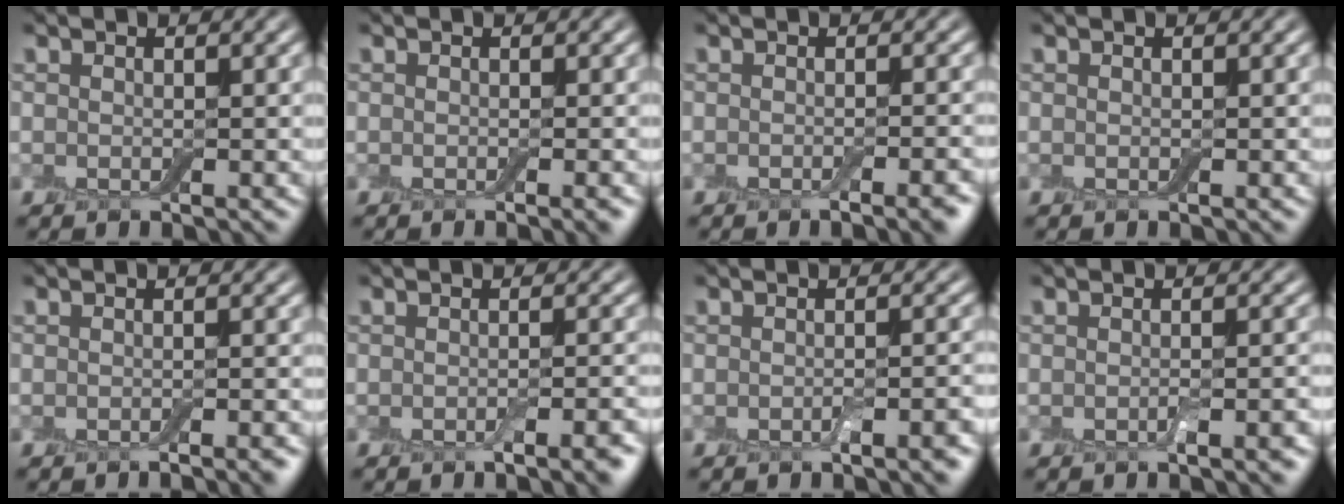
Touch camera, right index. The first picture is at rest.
{"total": 1.3, "force": [-0.5, 0.2, 1.2], "torque": [-0.010, 0.000, -0.009]}
{"total": 3.0, "force": [-1.7, 0.8, 2.4], "torque": [-0.024, 0.001, -0.024]}
{"total": 0.0}
{"total": 1.8, "force": [-1.2, 0.3, 1.3], "torque": [-0.009, 0.001, -0.019]}
{"total": 2.7, "force": [-1.4, 0.6, 2.2], "torque": [-0.028, 0.000, -0.026]}
{"total": 2.1, "force": [-1.1, 0.5, 1.7], "torque": [-0.024, 0.002, -0.017]}
{"total": 1.7, "force": [-0.9, 0.4, 1.5], "torque": [-0.020, 0.002, -0.014]}